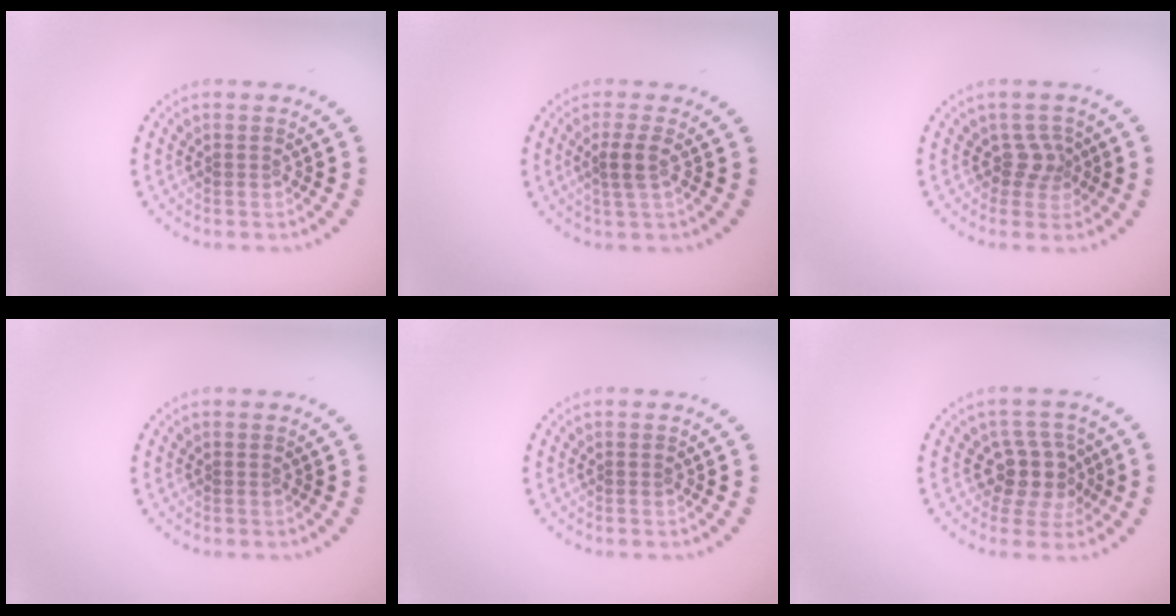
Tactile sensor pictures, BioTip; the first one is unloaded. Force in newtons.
{"total": 1.8, "press": 1.4, "slide": 1.1}
{"total": 1.9, "press": 1.4, "slide": 1.4}
{"total": 0.0}
{"total": 0.0}
{"total": 3.6, "press": 3.0, "slide": 2.0}